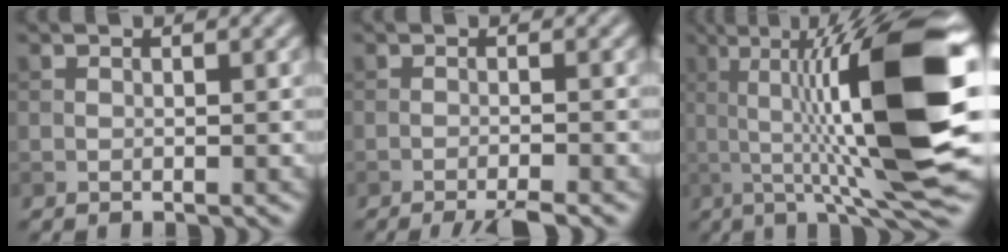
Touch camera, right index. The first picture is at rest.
{"total": 3.1, "force": [-2.3, 0.3, 2.0], "torque": [-0.027, 0.002, -0.044]}
{"total": 15.0, "force": [1.5, 3.0, 14.6], "torque": [-0.216, 0.012, 0.021]}